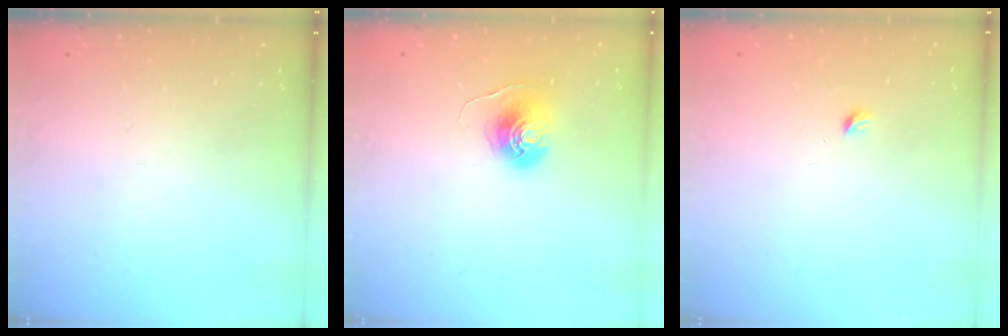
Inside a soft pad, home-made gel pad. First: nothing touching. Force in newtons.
{"total": 7.7, "press": 7.7, "slide": 0.4}
{"total": 2.9, "press": 2.9, "slide": 0.4}